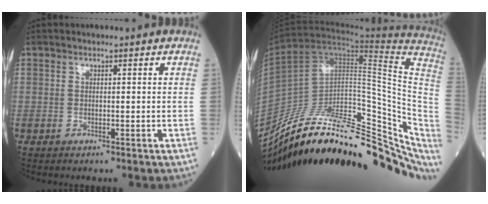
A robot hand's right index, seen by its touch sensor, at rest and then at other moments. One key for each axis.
{"total": 30.9, "fx": -21.0, "fy": 11.6, "fz": 19.5, "tx": -0.243, "ty": 0.018, "tz": -0.310}